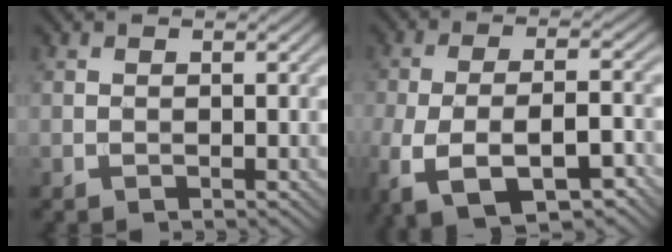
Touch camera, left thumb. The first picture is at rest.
{"total": 11.0, "force": [-5.6, 4.5, 8.3], "torque": [-0.171, -0.017, -0.098]}